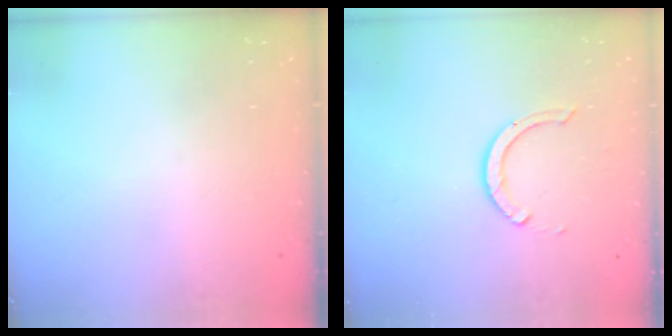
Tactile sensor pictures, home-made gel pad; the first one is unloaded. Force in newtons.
{"total": 7.0, "press": 6.9, "slide": 0.8}